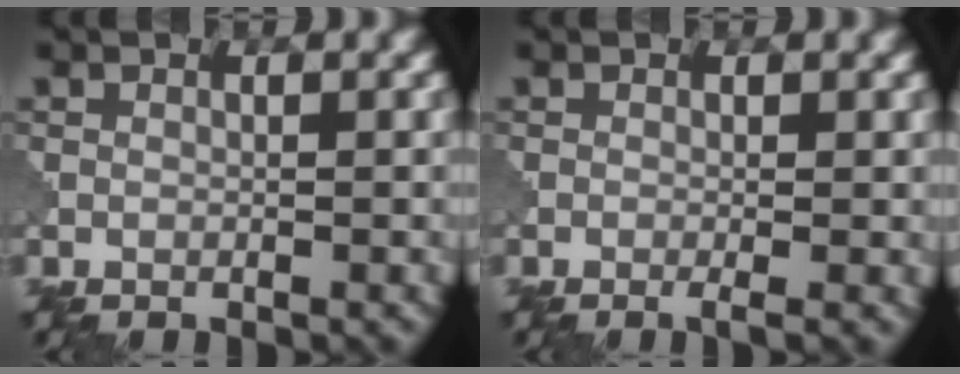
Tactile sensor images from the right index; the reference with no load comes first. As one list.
[{"total": 1.3, "force": [-0.4, 0.2, 1.2], "torque": [-0.020, -0.006, -0.008]}]